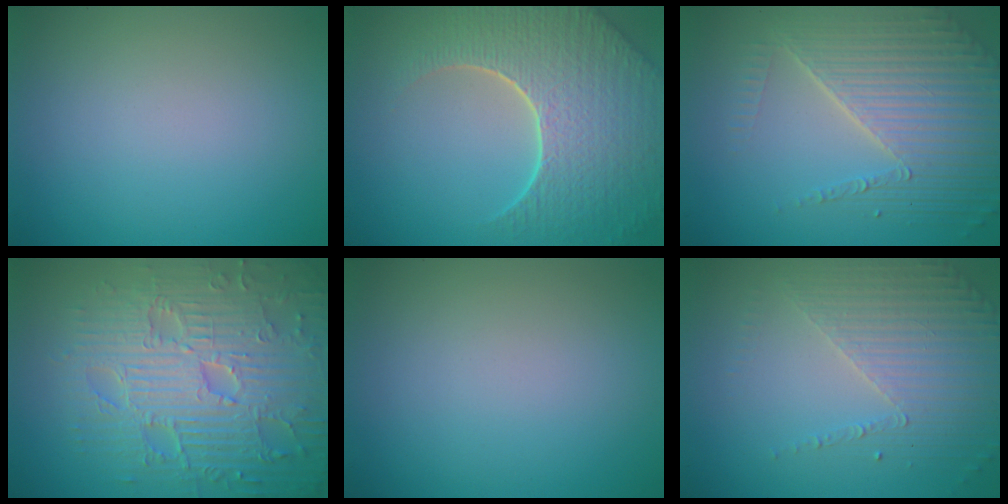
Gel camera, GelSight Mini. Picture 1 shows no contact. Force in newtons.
{"total": 8.7, "press": 6.0, "slide": 6.3}
{"total": 6.9, "press": 5.0, "slide": 4.8}
{"total": 9.5, "press": 6.9, "slide": 6.6}
{"total": 0.0}
{"total": 4.3, "press": 3.0, "slide": 3.0}